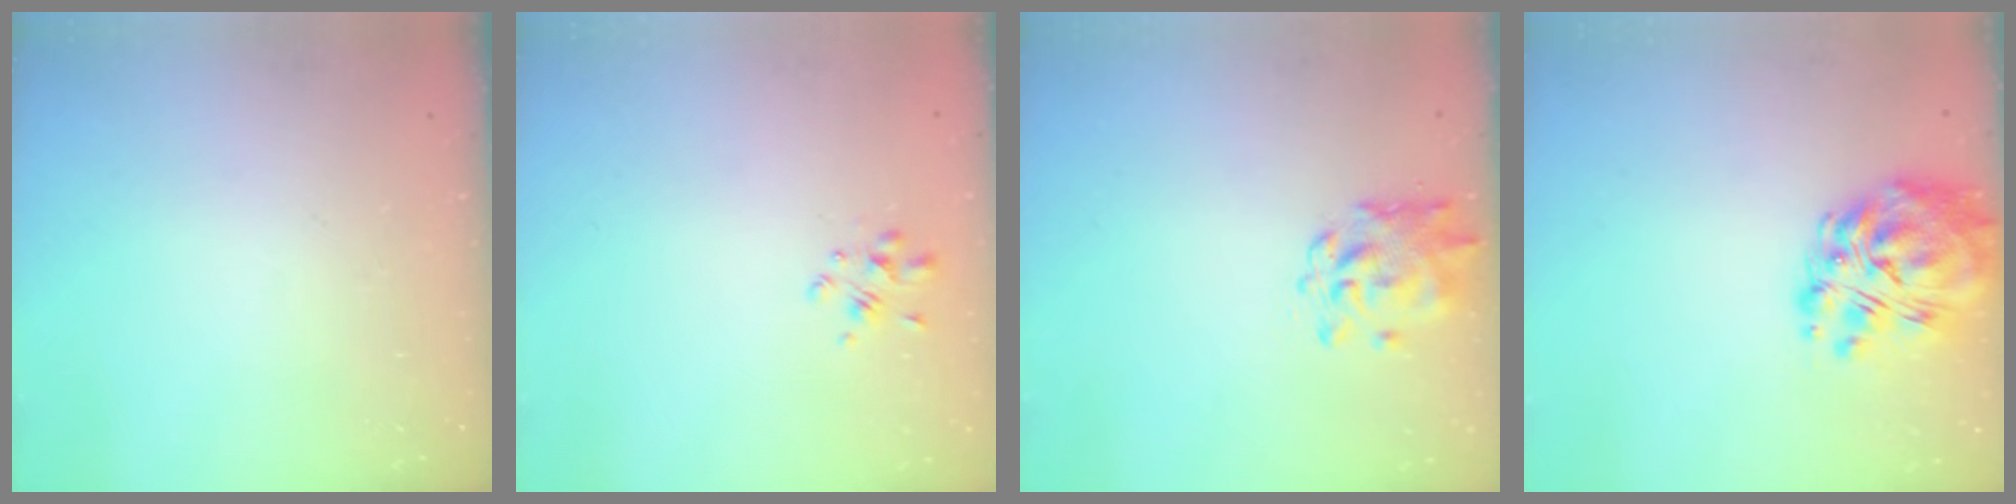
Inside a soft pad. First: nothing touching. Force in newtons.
{"total": 2.4, "press": 2.2, "slide": 0.9}
{"total": 1.2, "press": 1.2, "slide": 0.1}
{"total": 14.2, "press": 13.3, "slide": 4.9}